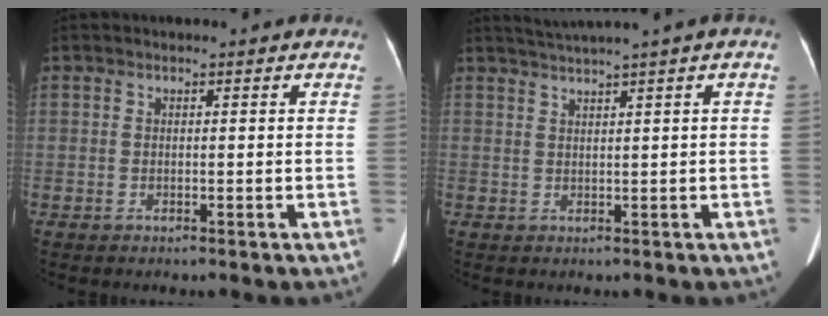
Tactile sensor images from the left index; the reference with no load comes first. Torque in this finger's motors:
{"motor_torque": [-0.52, 0.09, -0.24, -0.21]}